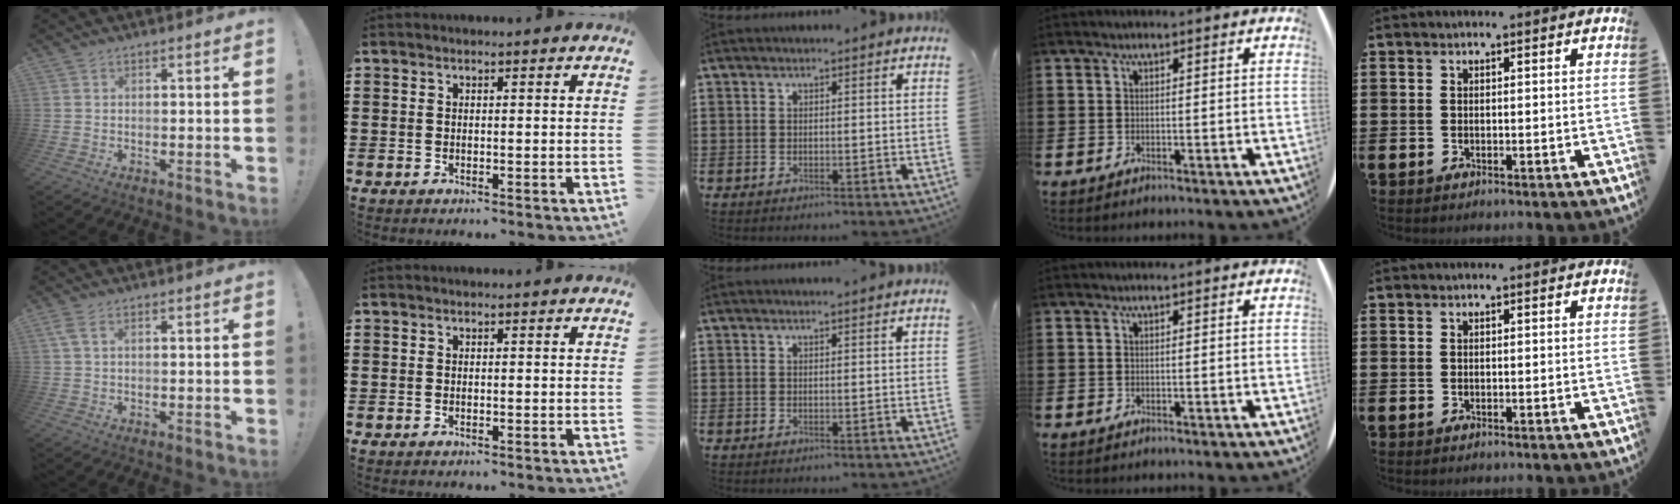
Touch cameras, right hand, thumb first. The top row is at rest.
{"thumb": {"total": 2.0, "force": [0.7, 0.7, 1.8], "torque": [-0.038, 0.004, 0.014]}, "middle": {"total": 0.6, "force": [0.6, -0.1, 0.1], "torque": [-0.002, -0.003, 0.011]}}